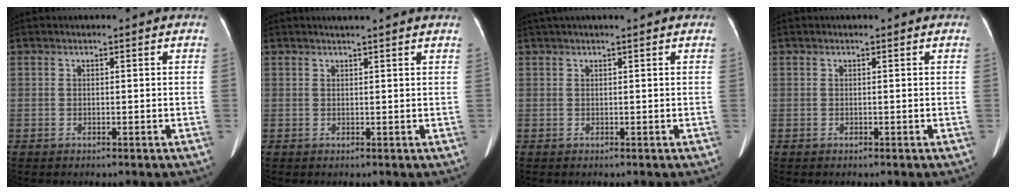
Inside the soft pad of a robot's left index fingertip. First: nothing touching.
{"total": 3.5, "force": [3.1, -0.5, 1.6], "torque": [-0.020, 0.018, 0.037]}
{"total": 4.0, "force": [3.5, 0.0, 1.9], "torque": [-0.023, 0.048, 0.049]}
{"total": 0.0}